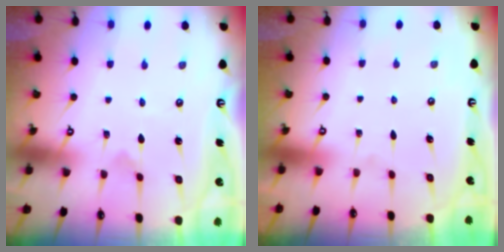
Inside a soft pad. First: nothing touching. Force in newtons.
{"total": 0.0}